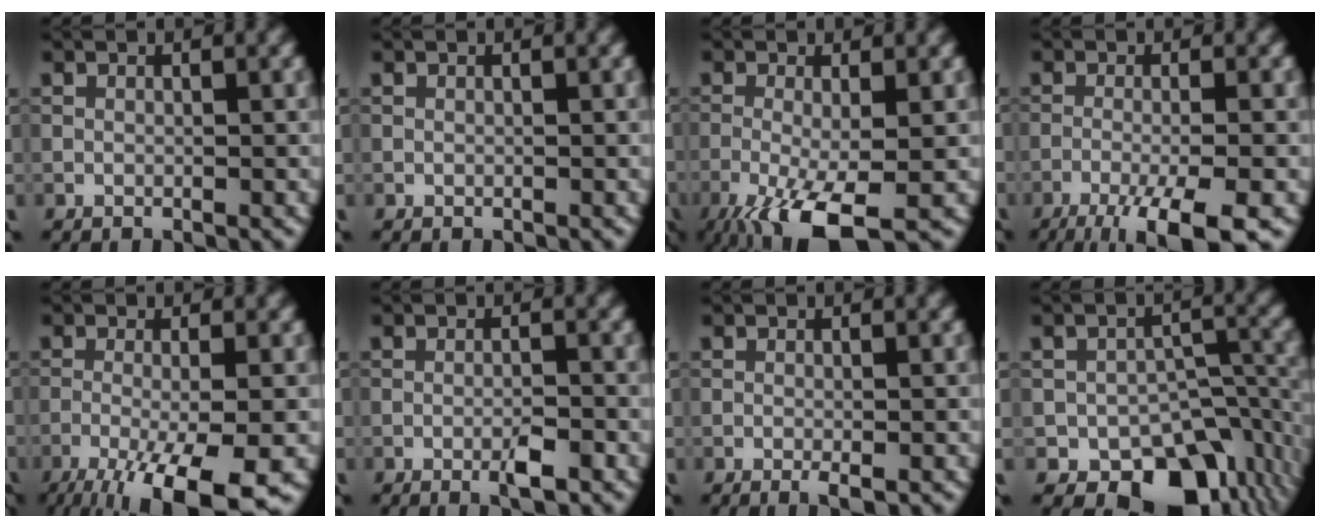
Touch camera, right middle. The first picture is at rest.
{"total": 0.0}
{"total": 7.5, "force": [-3.7, 2.1, 6.2], "torque": [-0.125, -0.017, -0.067]}
{"total": 8.5, "force": [-5.1, 2.1, 6.4], "torque": [-0.091, -0.018, -0.083]}
{"total": 10.3, "force": [-5.5, 2.8, 8.3], "torque": [-0.136, -0.018, -0.089]}
{"total": 2.3, "force": [-1.1, 0.4, 2.0], "torque": [-0.032, 0.000, -0.020]}
{"total": 1.4, "force": [-0.6, 0.2, 1.3], "torque": [-0.019, -0.006, -0.010]}
{"total": 10.3, "force": [-6.1, 6.5, 5.3], "torque": [-0.056, -0.019, -0.081]}